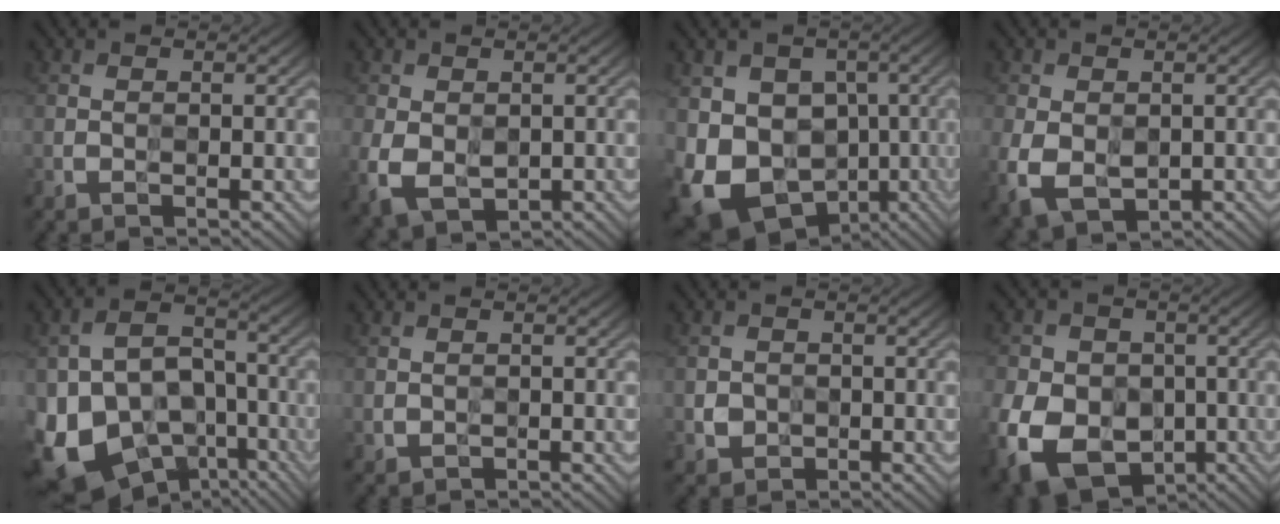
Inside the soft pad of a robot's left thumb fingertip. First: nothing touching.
{"total": 5.7, "force": [-0.9, 4.1, 3.9], "torque": [-0.097, -0.018, -0.012]}
{"total": 15.2, "force": [-4.3, 12.5, 7.6], "torque": [-0.179, -0.037, -0.072]}
{"total": 6.8, "force": [-1.4, 4.8, 4.6], "torque": [-0.118, -0.026, -0.019]}
{"total": 17.5, "force": [-8.2, 12.0, 9.8], "torque": [-0.235, -0.045, -0.116]}
{"total": 0.8, "force": [0.0, 0.7, 0.5], "torque": [-0.011, -0.005, 0.005]}
{"total": 2.1, "force": [-0.4, 1.9, 0.7], "torque": [-0.014, -0.008, -0.008]}
{"total": 14.4, "force": [-4.6, 11.1, 7.9], "torque": [-0.184, -0.042, -0.090]}